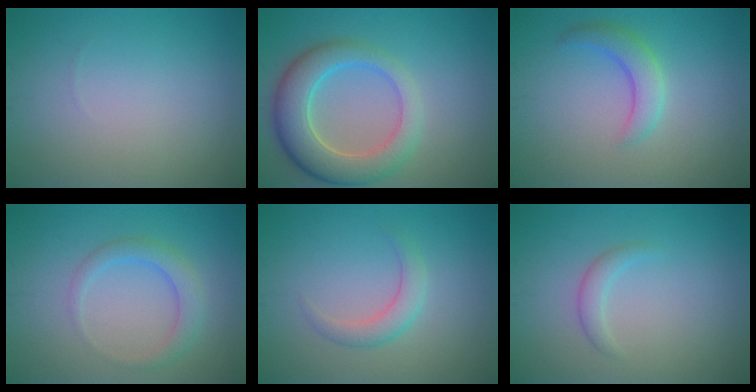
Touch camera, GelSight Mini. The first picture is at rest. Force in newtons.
{"total": 6.8, "press": 6.8, "slide": 0.4}
{"total": 2.9, "press": 2.9, "slide": 0.2}
{"total": 2.6, "press": 2.6, "slide": 0.1}
{"total": 2.2, "press": 2.2, "slide": 0.0}
{"total": 1.4, "press": 1.4, "slide": 0.1}